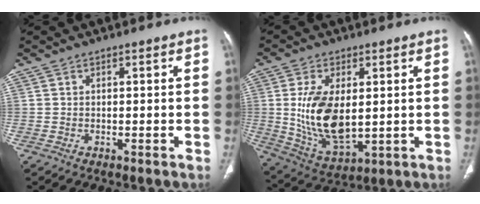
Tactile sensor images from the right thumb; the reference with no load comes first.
{"total": 14.4, "force": [1.0, 7.7, 12.2], "torque": [-0.225, -0.019, 0.034]}